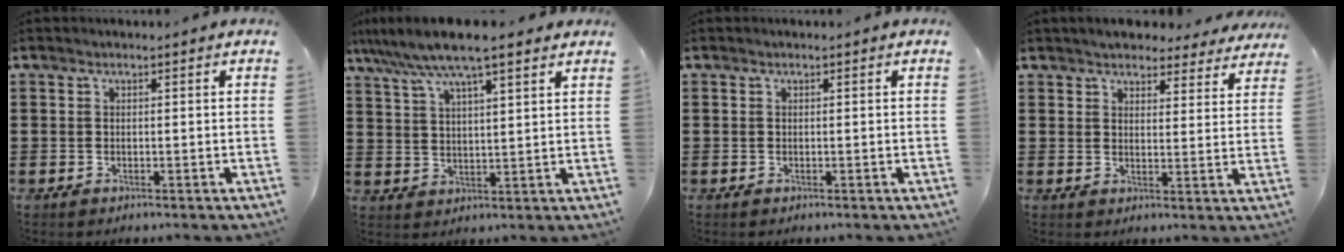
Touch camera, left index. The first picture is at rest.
{"total": 7.9, "force": [6.4, 0.8, 4.7], "torque": [-0.109, -0.016, 0.112]}
{"total": 0.0}
{"total": 4.0, "force": [3.9, 0.7, 0.3], "torque": [-0.021, -0.013, 0.070]}